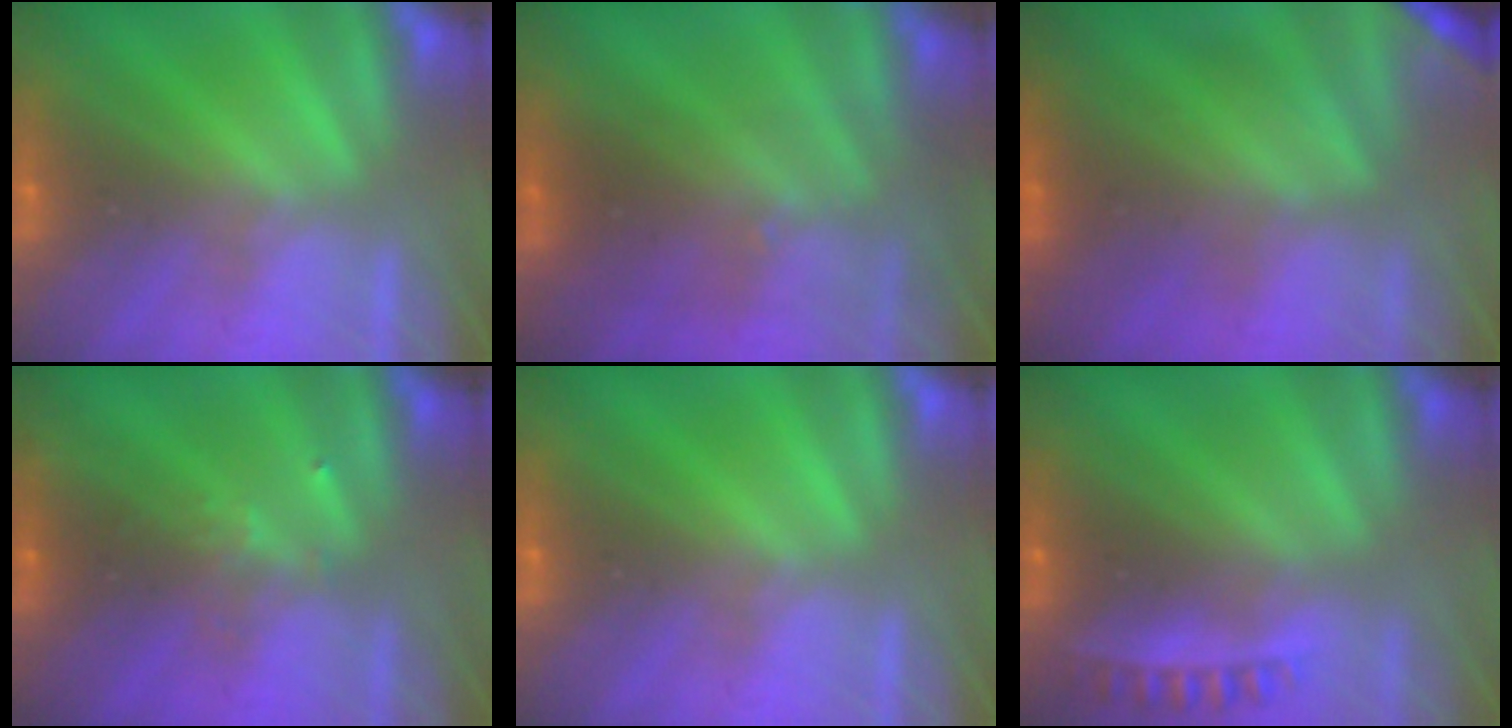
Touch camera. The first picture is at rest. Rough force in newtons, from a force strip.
{"total": 2.9}
{"total": 6.3}
{"total": 2.4}
{"total": 0.0}
{"total": 2.5}